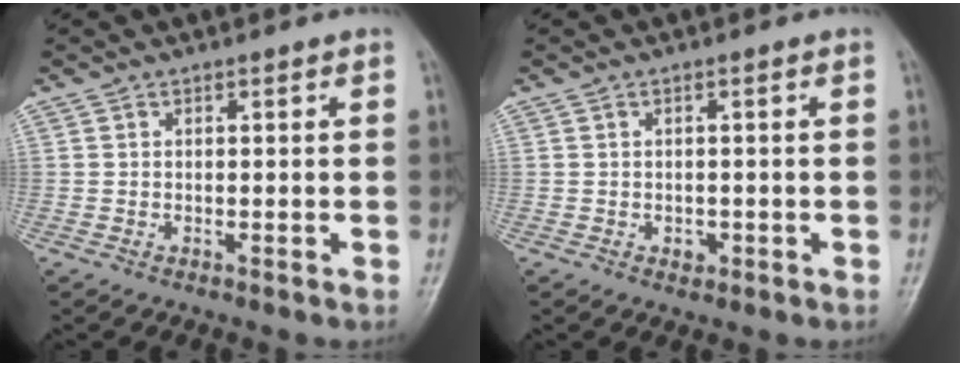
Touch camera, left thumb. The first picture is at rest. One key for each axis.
{"total": 1.4, "fx": -0.4, "fy": 1.1, "fz": 0.8, "tx": -0.005, "ty": 0.002, "tz": -0.004}